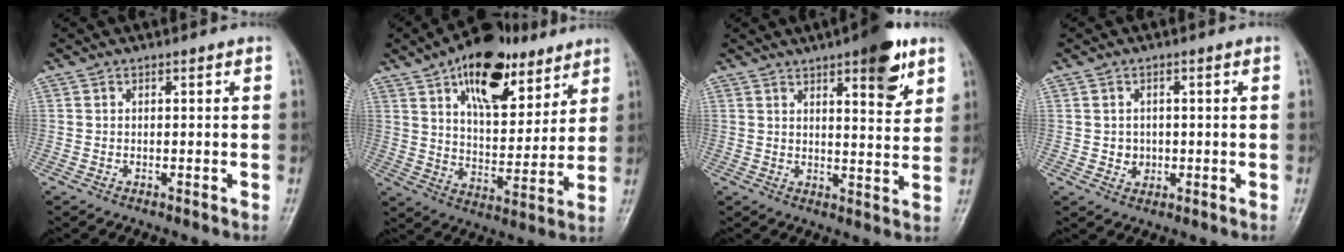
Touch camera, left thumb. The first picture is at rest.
{"total": 19.0, "force": [10.8, 9.6, 12.4], "torque": [-0.140, -0.041, 0.172]}
{"total": 10.2, "force": [5.7, 3.0, 7.9], "torque": [-0.084, -0.026, 0.073]}
{"total": 2.9, "force": [-0.3, 2.7, 1.0], "torque": [0.002, 0.005, -0.001]}